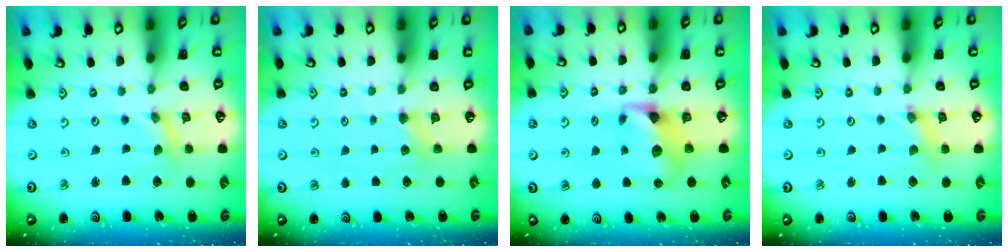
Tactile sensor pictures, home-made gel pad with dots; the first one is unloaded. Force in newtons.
{"total": 3.8, "press": 3.8, "slide": 0.6}
{"total": 8.1, "press": 8.1, "slide": 1.0}
{"total": 2.0, "press": 2.0, "slide": 0.3}